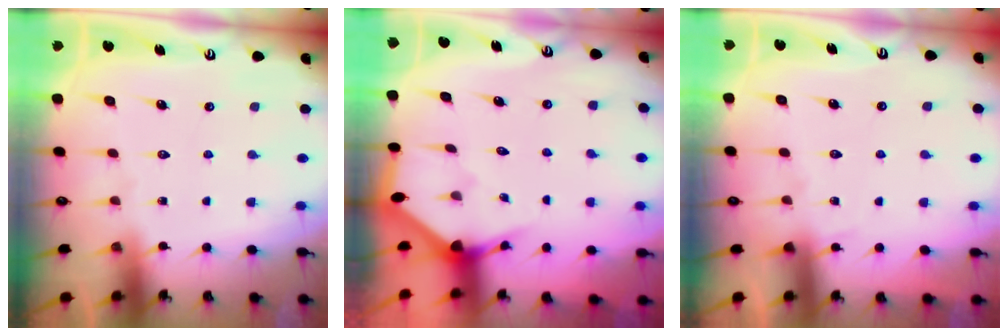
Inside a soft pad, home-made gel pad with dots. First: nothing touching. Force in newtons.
{"total": 2.9, "press": 2.9, "slide": 0.2}
{"total": 5.1, "press": 5.0, "slide": 0.7}